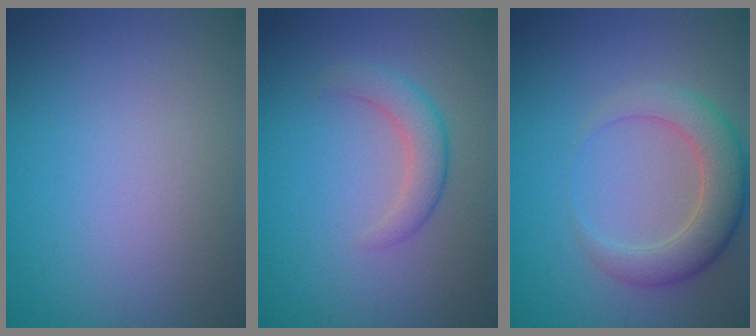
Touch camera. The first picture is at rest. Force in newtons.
{"total": 2.1, "press": 2.0, "slide": 0.2}
{"total": 4.6, "press": 4.6, "slide": 0.2}